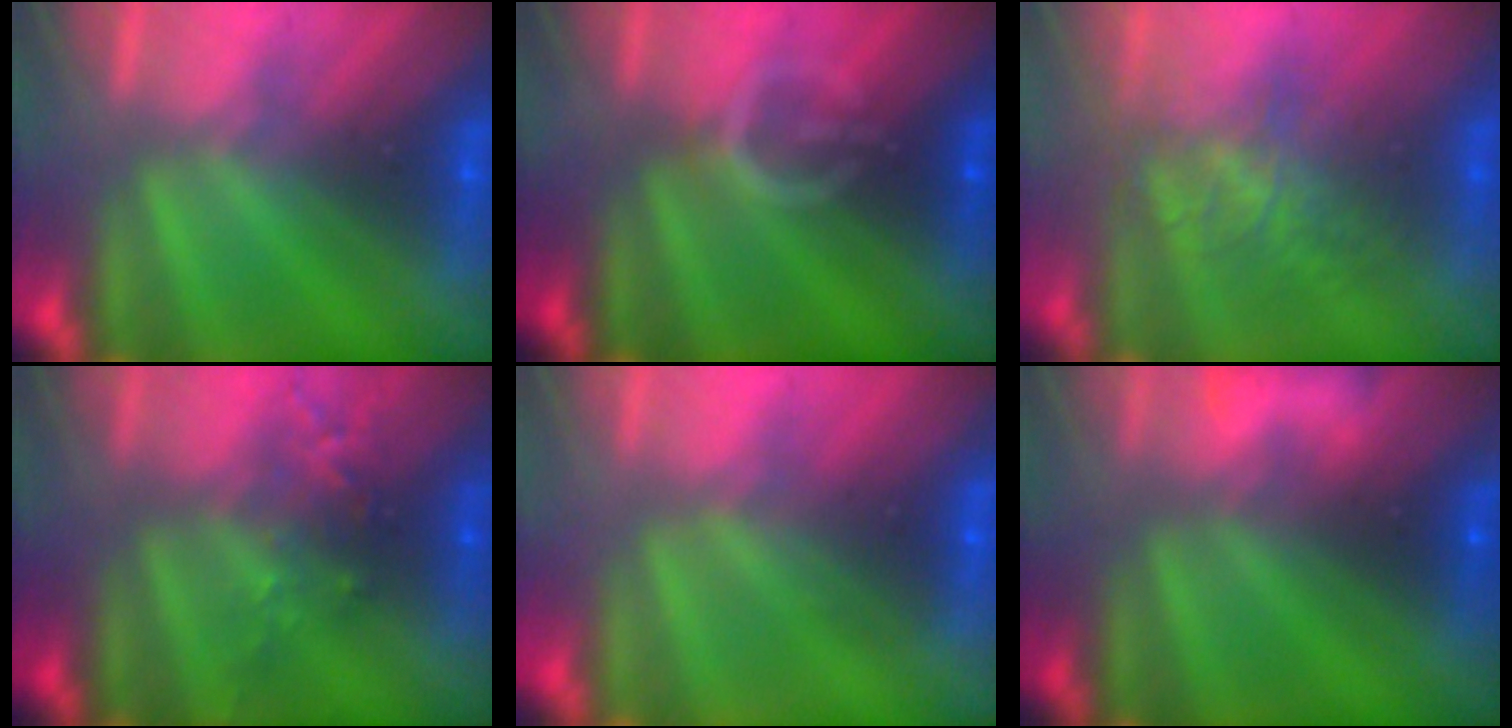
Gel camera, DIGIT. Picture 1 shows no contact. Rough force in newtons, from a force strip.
{"total": 3.3}
{"total": 4.4}
{"total": 2.6}
{"total": 2.6}
{"total": 9.4}